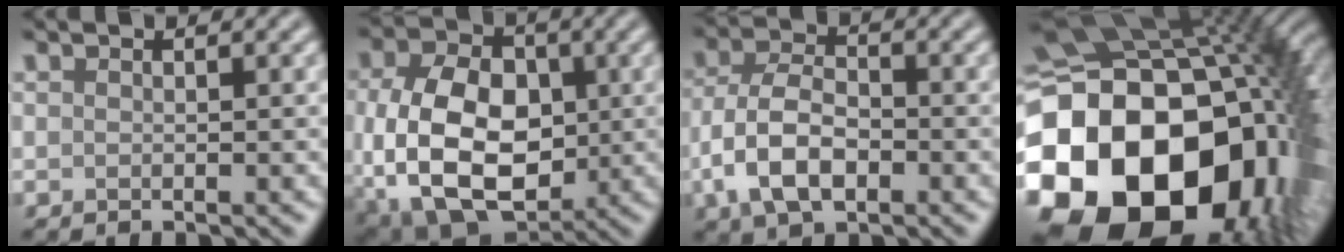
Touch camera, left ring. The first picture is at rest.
{"total": 12.6, "force": [-1.2, 8.7, 9.0], "torque": [-0.182, -0.021, -0.016]}
{"total": 6.1, "force": [-2.1, 3.5, 4.5], "torque": [-0.096, 0.001, -0.047]}
{"total": 24.1, "force": [-6.3, 17.7, 15.0], "torque": [-0.322, -0.050, -0.106]}